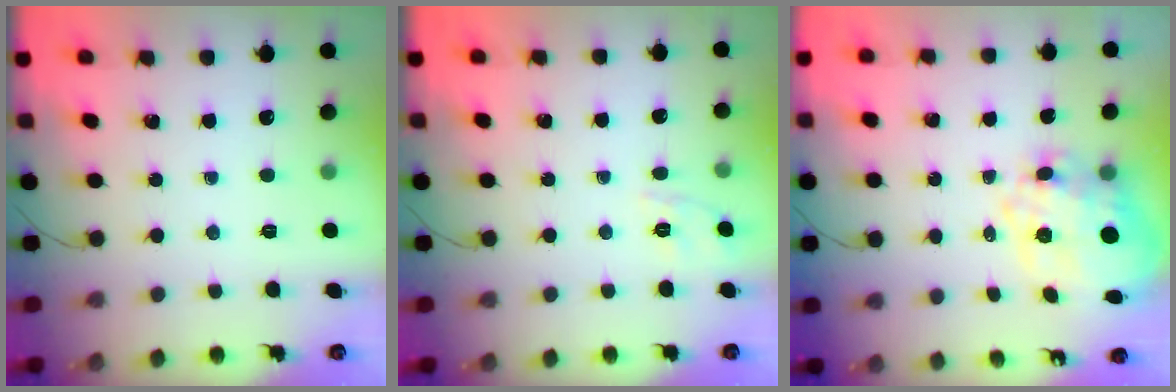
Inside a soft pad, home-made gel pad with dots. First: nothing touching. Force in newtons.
{"total": 2.0, "press": 0.6, "slide": 1.9}
{"total": 13.0, "press": 12.7, "slide": 3.0}